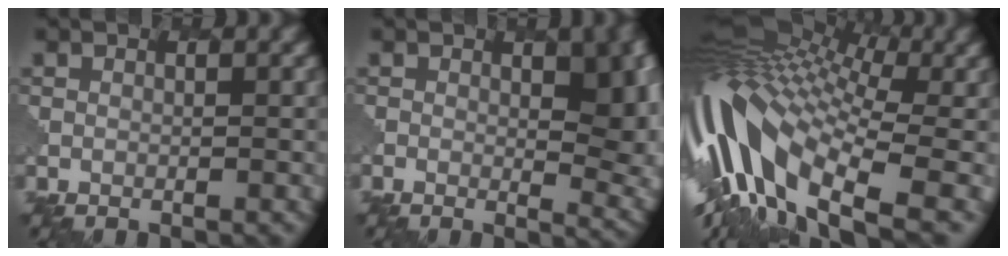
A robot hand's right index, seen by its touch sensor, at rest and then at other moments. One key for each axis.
{"total": 9.0, "fx": 1.1, "fy": 4.2, "fz": 7.8, "tx": -0.088, "ty": 0.000, "tz": 0.015}
{"total": 15.9, "fx": -0.9, "fy": 7.5, "fz": 14.0, "tx": -0.287, "ty": 0.020, "tz": -0.021}